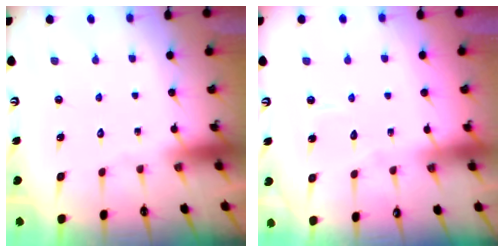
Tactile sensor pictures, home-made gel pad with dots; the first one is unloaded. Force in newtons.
{"total": 2.9, "press": 2.9, "slide": 0.2}